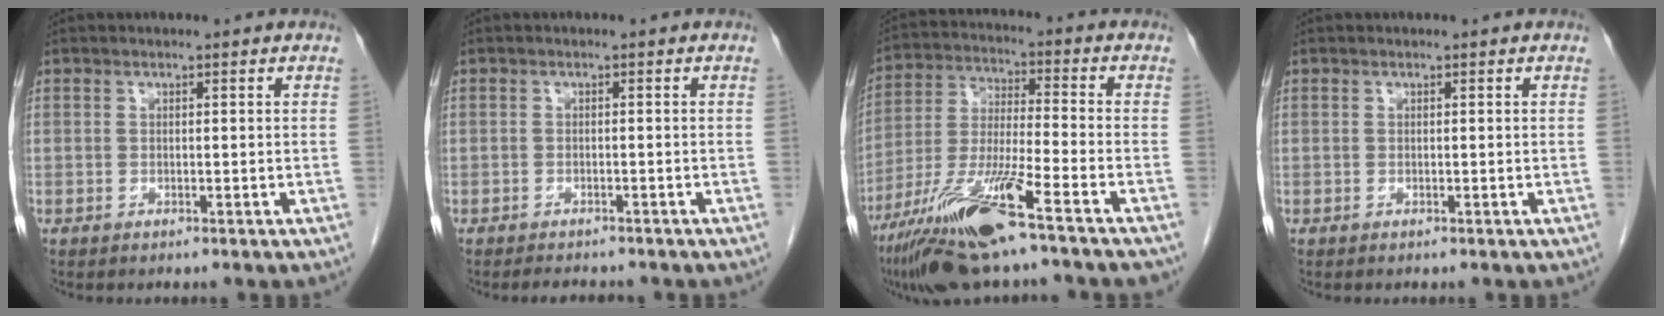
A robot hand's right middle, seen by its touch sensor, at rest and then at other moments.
{"total": 2.6, "force": [-2.4, 0.8, 0.7], "torque": [-0.014, -0.007, -0.032]}
{"total": 16.4, "force": [-10.4, 1.0, 12.7], "torque": [-0.254, -0.039, -0.189]}
{"total": 0.0}